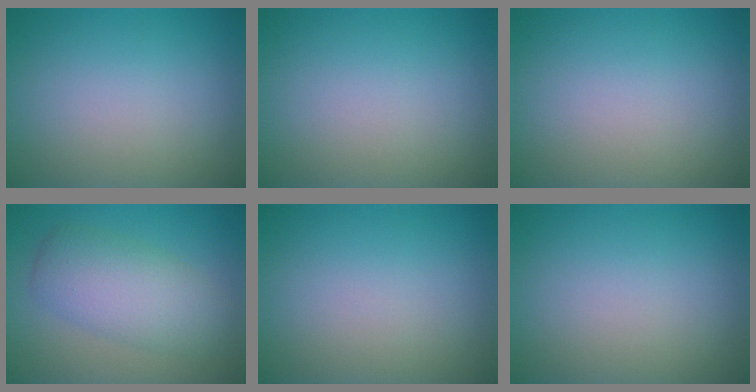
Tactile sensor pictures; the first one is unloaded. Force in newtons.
{"total": 0.0}
{"total": 0.0}
{"total": 5.3, "press": 5.2, "slide": 0.2}
{"total": 0.0}
{"total": 0.0}